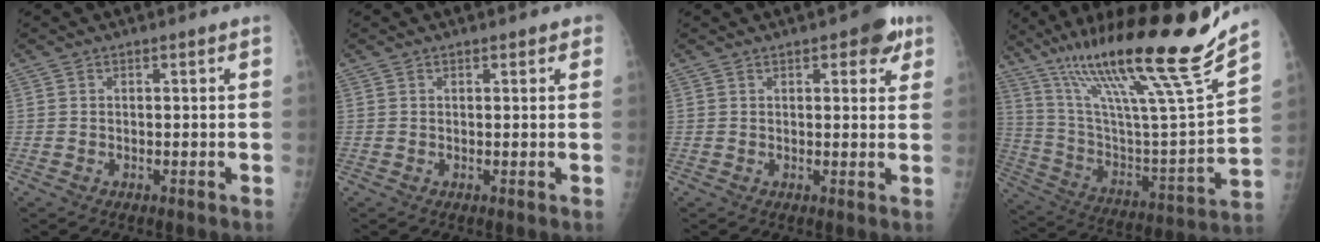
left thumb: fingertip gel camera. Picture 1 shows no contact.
{"total": 1.1, "force": [0.8, 0.6, 0.6], "torque": [0.003, -0.002, 0.005]}
{"total": 5.6, "force": [2.9, 2.4, 4.1], "torque": [-0.028, -0.008, 0.027]}
{"total": 28.5, "force": [20.4, 1.7, 19.8], "torque": [-0.315, -0.076, 0.353]}